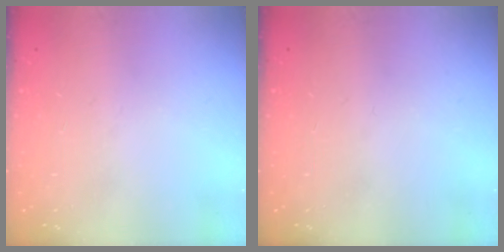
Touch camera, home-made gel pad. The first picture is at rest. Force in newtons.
{"total": 0.0}